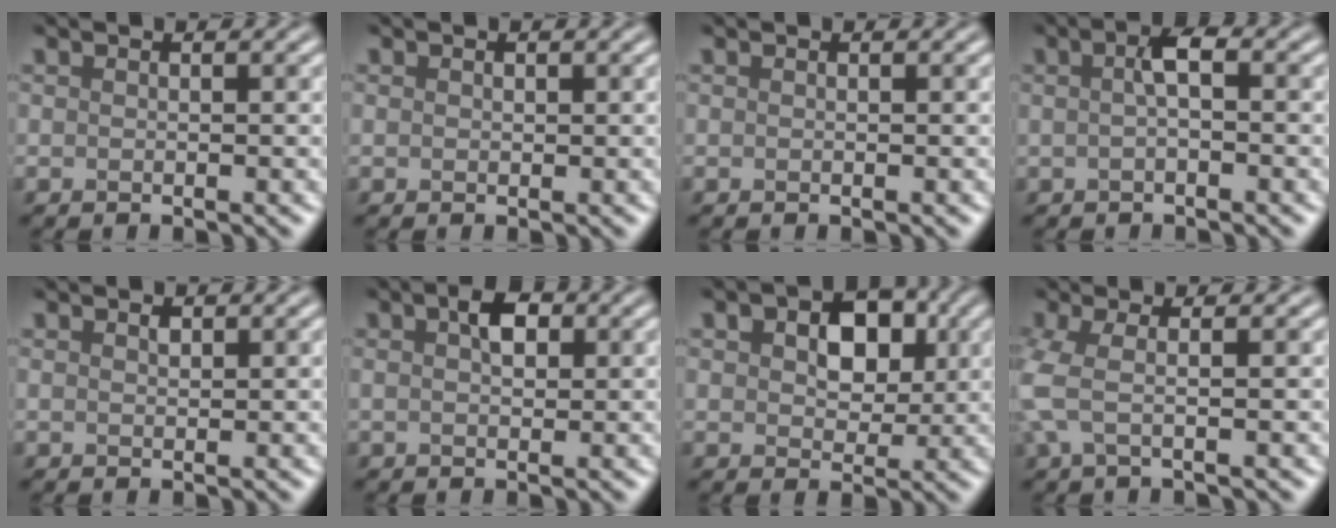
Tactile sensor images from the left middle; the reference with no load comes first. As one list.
[{"total": 1.4, "force": [-0.2, -0.7, -1.1], "torque": [-0.001, 0.006, 0.017]}, {"total": 0.0}, {"total": 0.9, "force": [-0.1, -0.3, 0.8], "torque": [-0.040, 0.013, 0.014]}, {"total": 0.8, "force": [0.2, -0.5, -0.6], "torque": [-0.008, 0.010, 0.019]}, {"total": 0.8, "force": [0.6, 0.0, 0.5], "torque": [-0.023, 0.017, 0.023]}, {"total": 4.0, "force": [1.6, 2.8, 2.3], "torque": [-0.053, 0.015, 0.035]}, {"total": 1.9, "force": [-0.6, 0.0, 1.8], "torque": [-0.062, 0.002, -0.002]}]